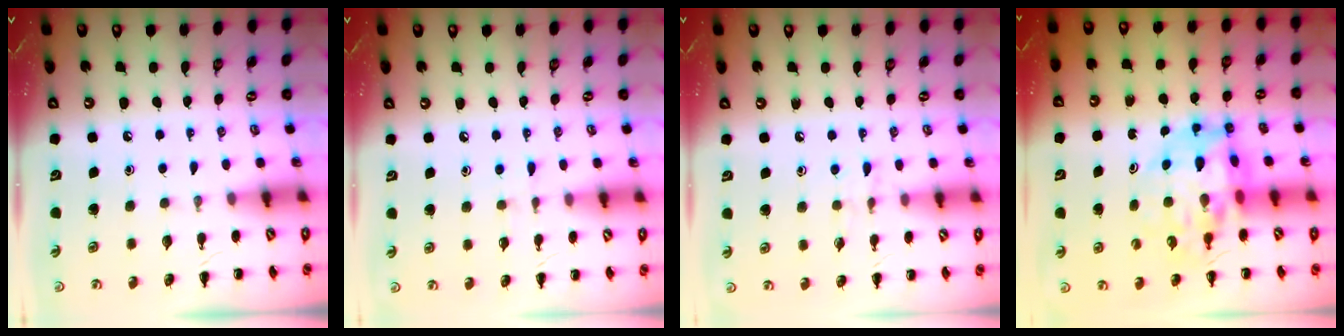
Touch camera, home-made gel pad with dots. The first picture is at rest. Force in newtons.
{"total": 3.7, "press": 3.4, "slide": 1.5}
{"total": 5.9, "press": 5.7, "slide": 1.5}
{"total": 13.5, "press": 13.0, "slide": 3.8}